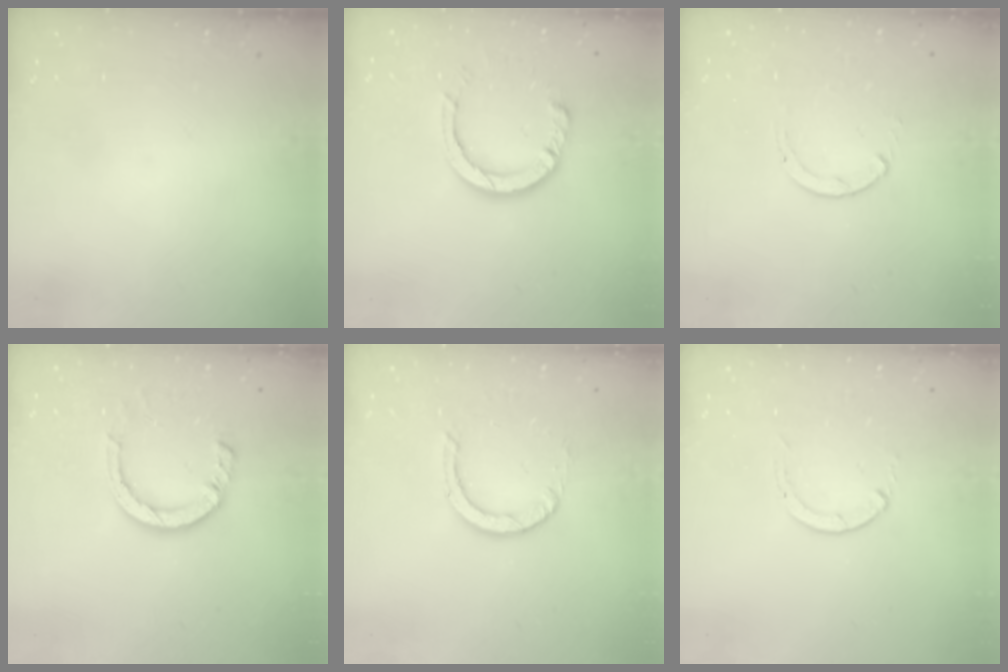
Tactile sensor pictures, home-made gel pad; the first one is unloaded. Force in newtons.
{"total": 8.0, "press": 8.0, "slide": 0.8}
{"total": 0.8, "press": 0.7, "slide": 0.1}
{"total": 8.0, "press": 7.9, "slide": 0.9}
{"total": 2.9, "press": 2.9, "slide": 0.2}
{"total": 0.6, "press": 0.5, "slide": 0.1}